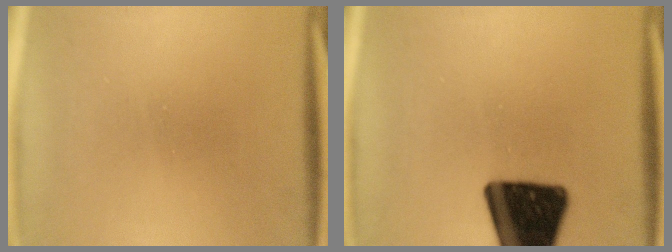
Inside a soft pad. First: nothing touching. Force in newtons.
{"total": 18.6}